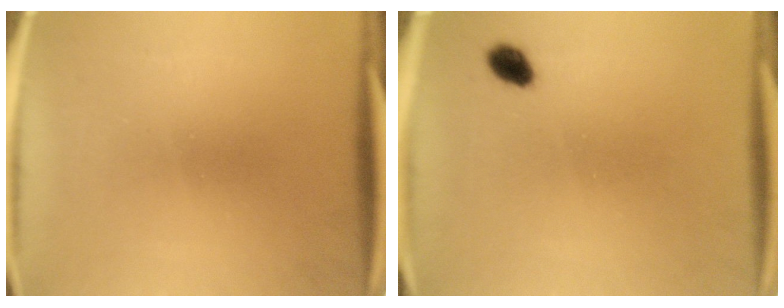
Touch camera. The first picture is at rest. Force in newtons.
{"total": 2.9}